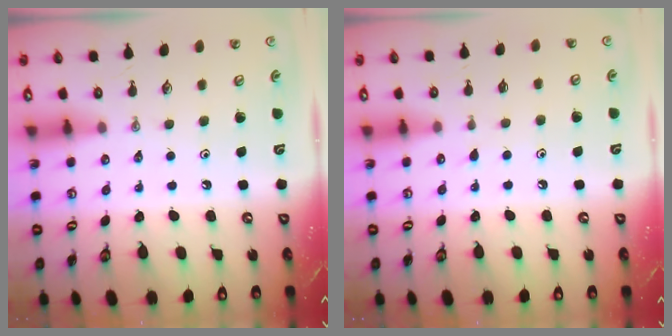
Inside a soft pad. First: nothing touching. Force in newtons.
{"total": 6.5, "press": 6.5, "slide": 0.4}